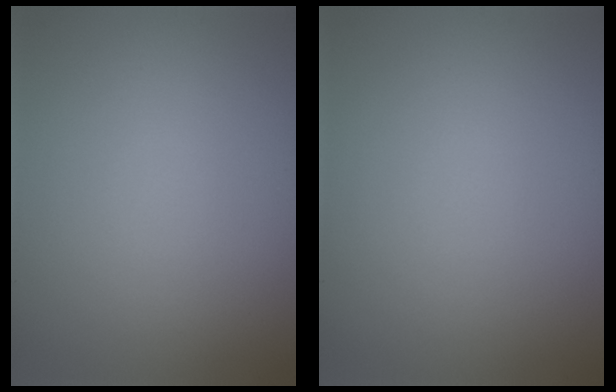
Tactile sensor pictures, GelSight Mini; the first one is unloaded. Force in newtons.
{"total": 0.0}